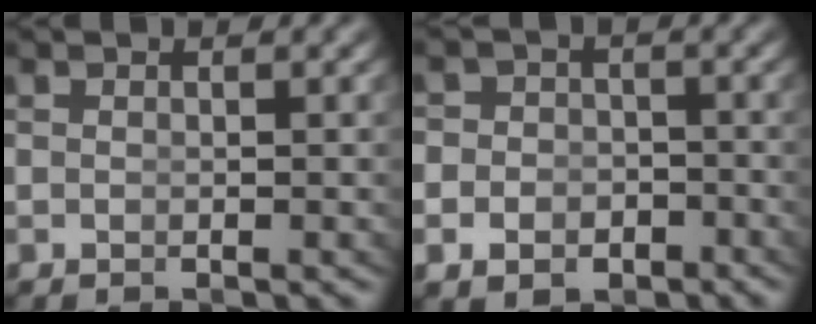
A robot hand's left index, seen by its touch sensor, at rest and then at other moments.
{"total": 4.7, "force": [-2.4, 3.9, 1.1], "torque": [-0.012, -0.016, -0.041]}